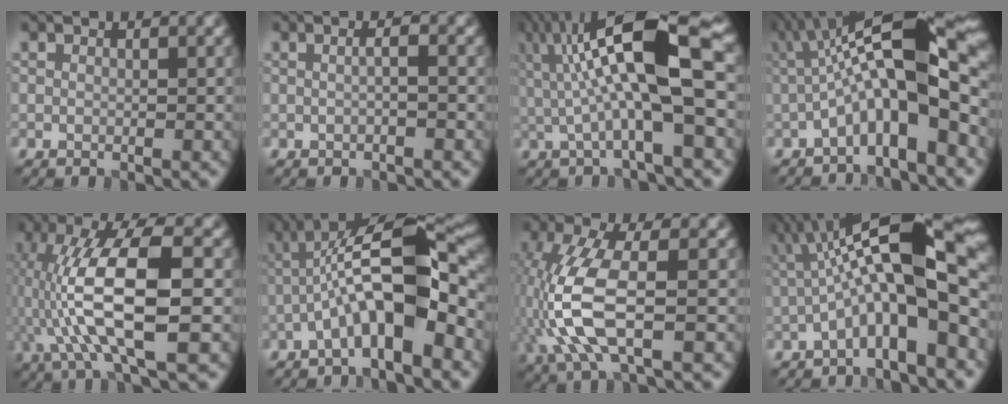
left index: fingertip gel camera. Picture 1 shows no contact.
{"total": 1.5, "force": [0.0, 0.4, 1.4], "torque": [-0.018, 0.005, -0.005]}
{"total": 11.7, "force": [2.0, 3.0, 11.2], "torque": [-0.196, 0.016, 0.031]}
{"total": 11.9, "force": [-0.4, 3.3, 11.4], "torque": [-0.180, 0.028, -0.018]}
{"total": 10.6, "force": [-1.5, 3.0, 10.1], "torque": [-0.207, 0.020, -0.026]}
{"total": 10.0, "force": [-2.4, 2.9, 9.3], "torque": [-0.164, 0.027, -0.047]}
{"total": 7.5, "force": [-1.8, 2.6, 6.8], "torque": [-0.171, 0.003, -0.035]}
{"total": 12.1, "force": [1.0, 3.3, 11.6], "torque": [-0.177, 0.026, 0.010]}